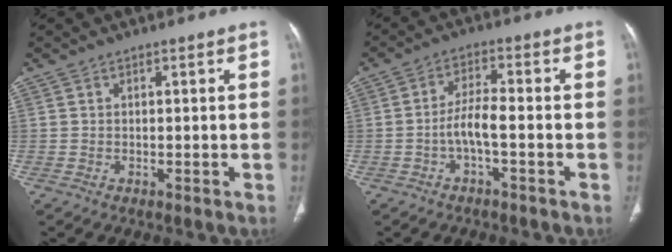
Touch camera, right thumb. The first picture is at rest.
{"total": 4.7, "force": [-1.7, 1.1, 4.2], "torque": [-0.088, 0.021, -0.034]}